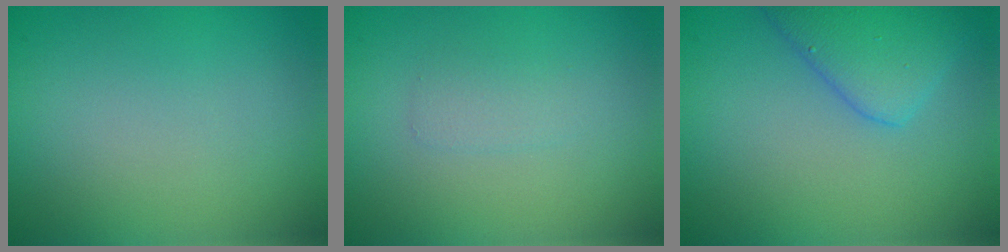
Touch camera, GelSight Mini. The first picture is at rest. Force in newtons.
{"total": 1.2, "press": 1.2, "slide": 0.0}
{"total": 4.4, "press": 4.4, "slide": 0.0}